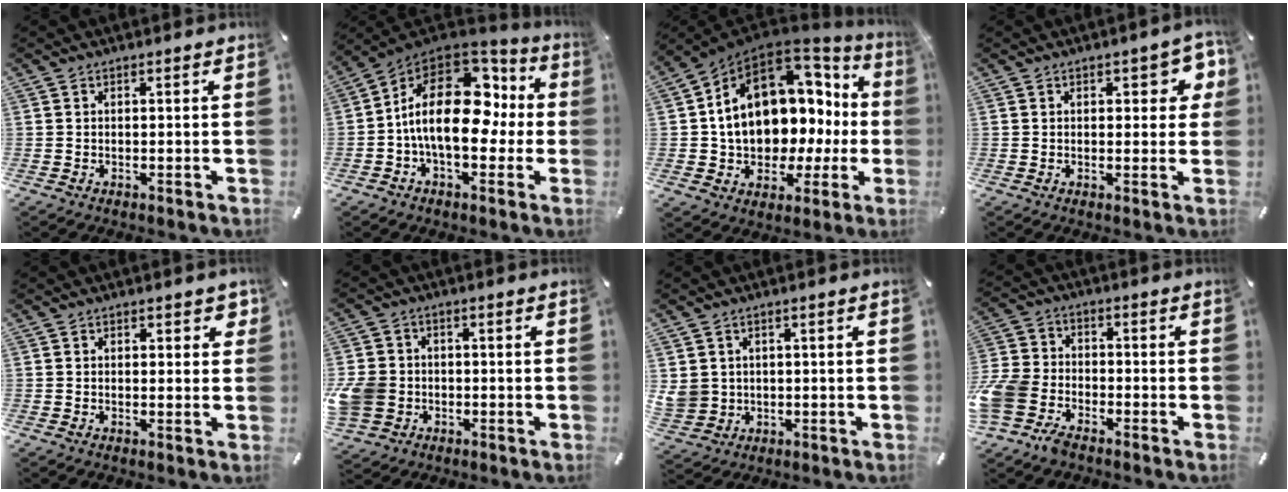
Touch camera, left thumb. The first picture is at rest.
{"total": 22.3, "force": [1.2, 12.9, 18.1], "torque": [-0.311, 0.004, 0.028]}
{"total": 16.3, "force": [3.3, 12.1, 10.3], "torque": [-0.174, -0.035, 0.061]}
{"total": 6.0, "force": [2.0, 3.0, 4.8], "torque": [-0.055, -0.002, 0.027]}
{"total": 2.2, "force": [0.9, 1.3, 1.5], "torque": [-0.007, -0.003, 0.009]}
{"total": 7.9, "force": [-1.6, 7.1, 3.0], "torque": [-0.082, 0.014, -0.029]}
{"total": 5.2, "force": [1.1, 5.0, 0.8], "torque": [-0.031, -0.001, 0.020]}
{"total": 10.1, "force": [-6.5, 6.4, 4.2], "torque": [-0.098, 0.037, -0.124]}